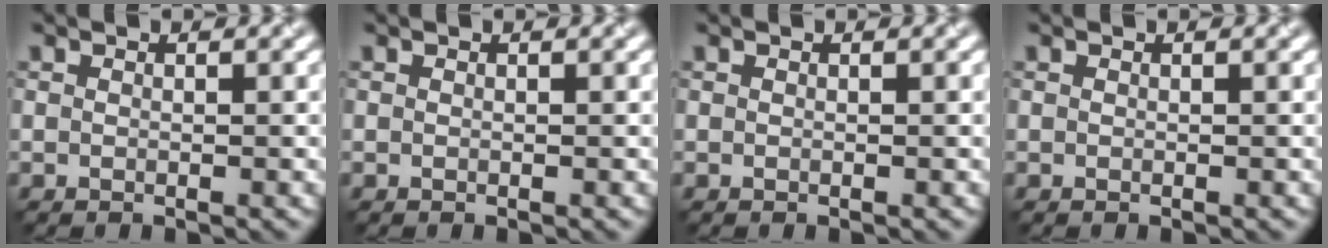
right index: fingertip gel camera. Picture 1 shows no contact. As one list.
[{"total": 0.0}, {"total": 0.0}, {"total": 0.0}]